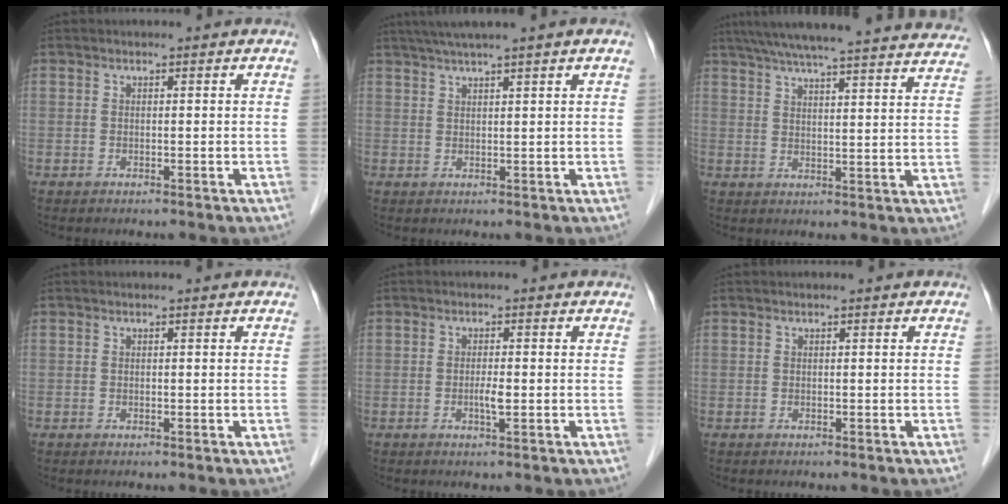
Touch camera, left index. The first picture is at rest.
{"total": 6.1, "force": [4.5, -1.1, 4.0], "torque": [-0.064, 0.029, 0.076]}
{"total": 31.1, "force": [28.3, 2.0, 12.7], "torque": [-0.208, -0.031, 0.348]}
{"total": 0.0}
{"total": 1.8, "force": [-0.4, 0.2, 1.7], "torque": [-0.032, -0.001, -0.008]}
{"total": 0.0}